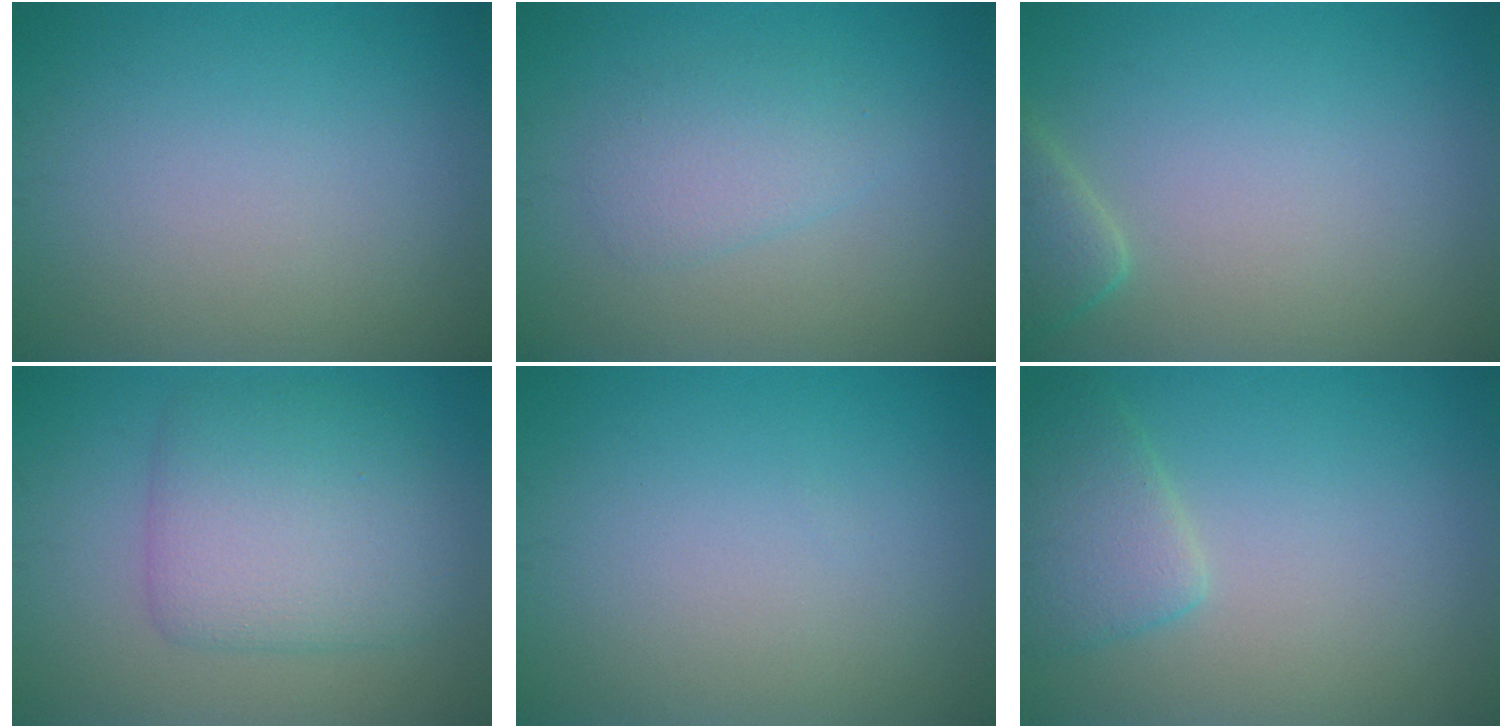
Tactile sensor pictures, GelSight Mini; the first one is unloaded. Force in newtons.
{"total": 2.3, "press": 2.3, "slide": 0.2}
{"total": 2.3, "press": 2.2, "slide": 0.4}
{"total": 5.9, "press": 5.9, "slide": 0.1}
{"total": 0.0}
{"total": 3.2, "press": 3.2, "slide": 0.3}